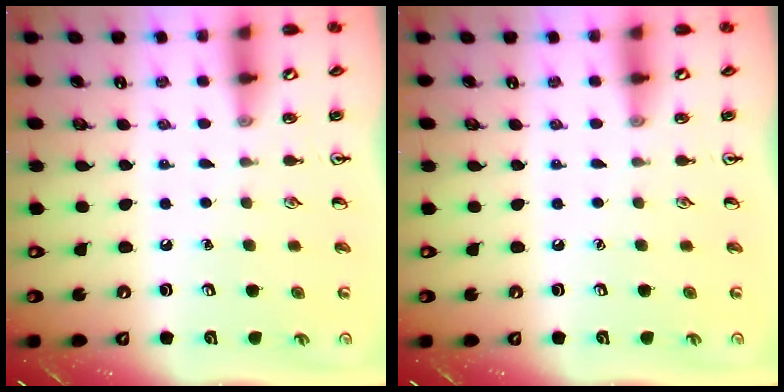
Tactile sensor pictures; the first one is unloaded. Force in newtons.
{"total": 0.0}